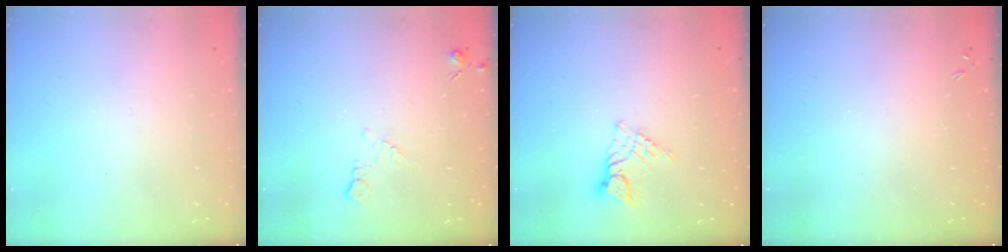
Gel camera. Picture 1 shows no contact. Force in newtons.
{"total": 6.2, "press": 6.1, "slide": 0.8}
{"total": 6.9, "press": 6.9, "slide": 0.5}
{"total": 0.0}